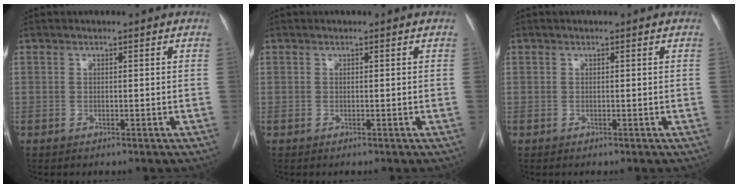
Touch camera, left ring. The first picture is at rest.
{"total": 0.0}
{"total": 0.0}